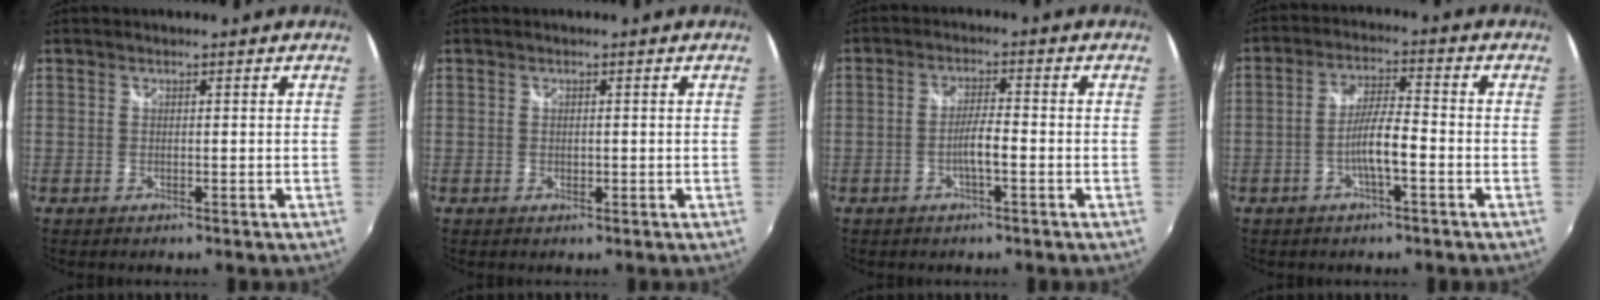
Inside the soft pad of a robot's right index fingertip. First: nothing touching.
{"total": 0.6, "force": [0.0, 0.6, 0.3], "torque": [-0.004, -0.001, 0.001]}
{"total": 3.7, "force": [-1.5, 0.4, 3.4], "torque": [-0.065, 0.003, -0.027]}
{"total": 6.0, "force": [-2.4, 0.8, 5.5], "torque": [-0.106, 0.004, -0.042]}